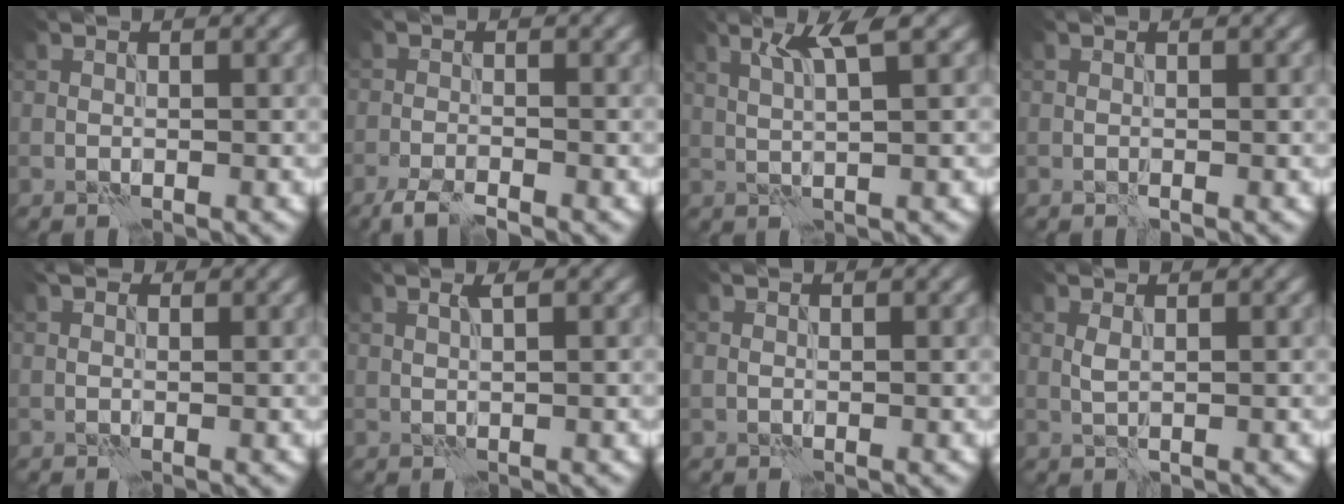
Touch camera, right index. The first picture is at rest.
{"total": 3.1, "force": [-2.5, 0.5, 1.7], "torque": [-0.037, -0.004, -0.053]}
{"total": 3.1, "force": [1.4, 0.1, 2.8], "torque": [-0.051, 0.003, 0.029]}
{"total": 0.0}
{"total": 1.1, "force": [0.5, 0.8, 0.7], "torque": [-0.009, -0.001, -0.002]}
{"total": 1.0, "force": [0.4, 0.0, 0.8], "torque": [-0.019, 0.003, 0.007]}
{"total": 0.8, "force": [-0.1, 0.7, 0.5], "torque": [-0.011, -0.003, 0.001]}
{"total": 0.9, "force": [0.3, 0.2, 0.8], "torque": [-0.022, 0.001, 0.006]}